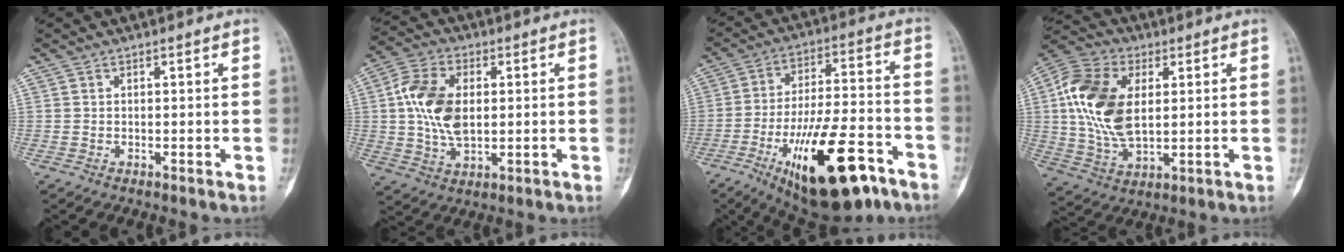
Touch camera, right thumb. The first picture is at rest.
{"total": 11.9, "force": [1.0, 7.3, 9.4], "torque": [-0.183, 0.005, 0.020]}
{"total": 23.2, "force": [-11.8, 8.3, 18.1], "torque": [-0.282, 0.057, -0.178]}
{"total": 16.6, "force": [2.7, 9.9, 13.0], "torque": [-0.258, 0.000, 0.049]}